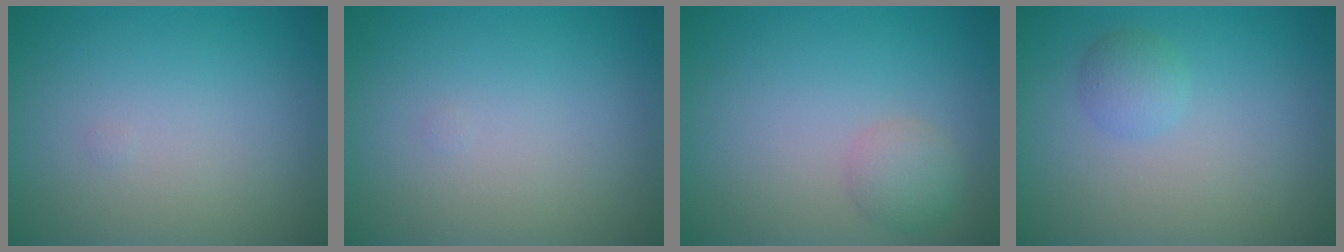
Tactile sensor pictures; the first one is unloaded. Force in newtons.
{"total": 0.0}
{"total": 1.9, "press": 1.9, "slide": 0.1}
{"total": 1.5, "press": 1.5, "slide": 0.1}